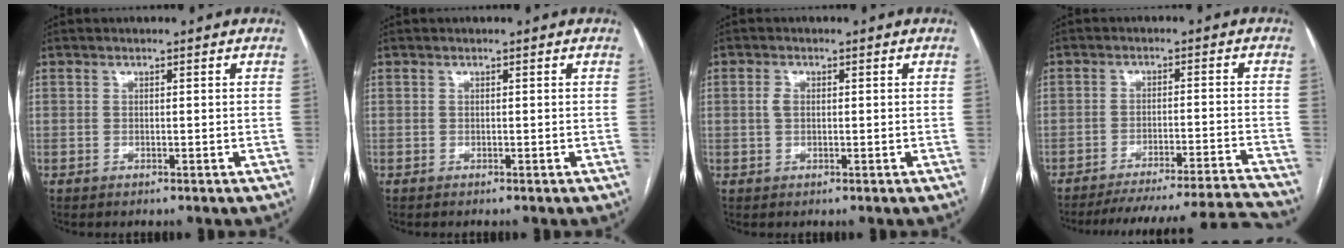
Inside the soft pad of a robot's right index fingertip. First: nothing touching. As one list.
[{"total": 0.0}, {"total": 1.6, "force": [0.2, 1.0, 1.2], "torque": [-0.028, 0.007, 0.005]}, {"total": 20.1, "force": [-19.3, -1.1, 5.4], "torque": [-0.054, -0.008, -0.256]}]